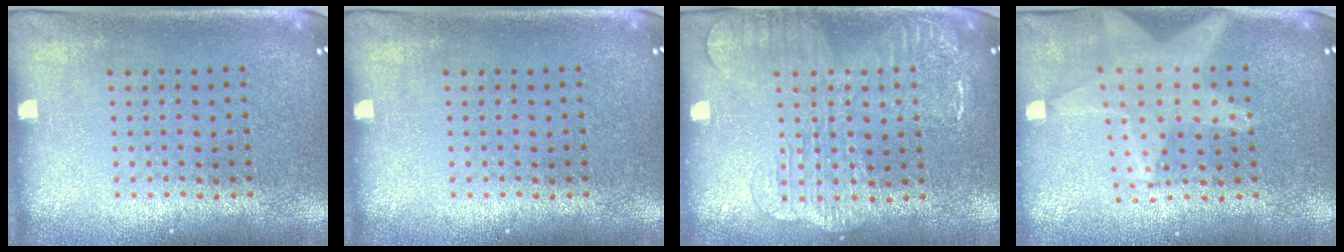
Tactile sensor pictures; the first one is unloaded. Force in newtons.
{"total": 0.0}
{"total": 1.9, "press": 1.8, "slide": 0.5}
{"total": 2.3, "press": 1.8, "slide": 1.3}